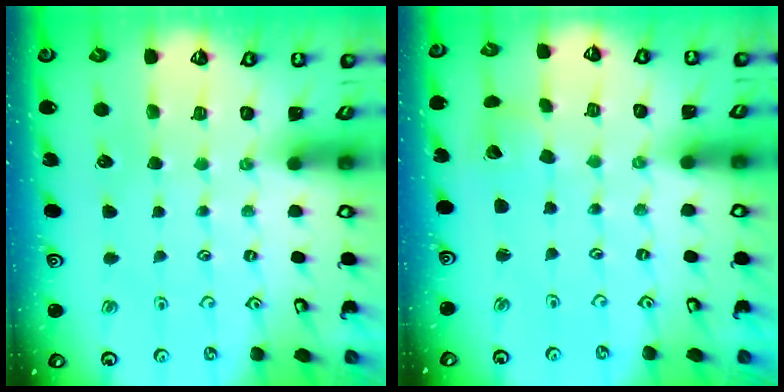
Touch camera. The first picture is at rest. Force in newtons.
{"total": 2.5, "press": 2.5, "slide": 0.3}